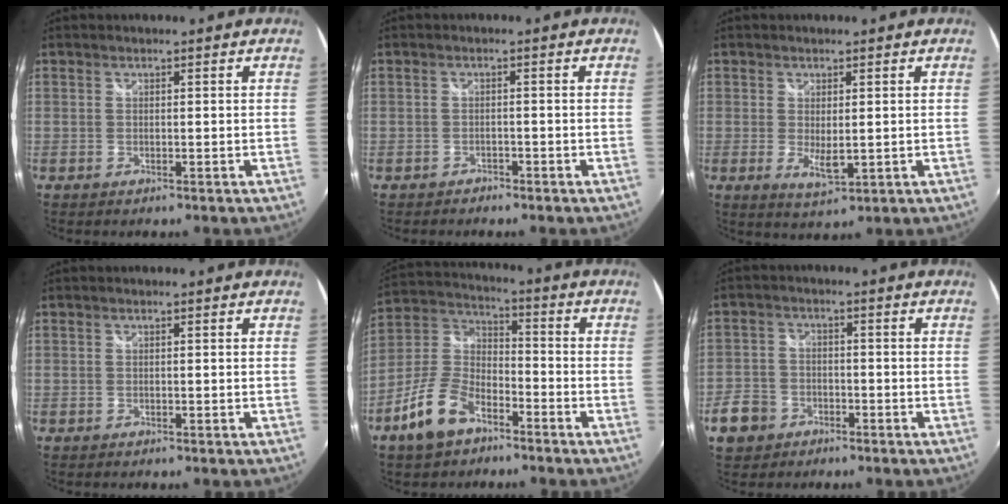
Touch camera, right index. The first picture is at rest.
{"total": 1.7, "force": [-1.5, 0.8, 0.2], "torque": [-0.008, -0.004, -0.026]}
{"total": 3.8, "force": [-0.3, 1.5, 3.5], "torque": [-0.058, -0.010, 0.002]}
{"total": 0.0}
{"total": 11.8, "force": [-7.2, 6.1, 7.1], "torque": [-0.159, 0.012, -0.134]}
{"total": 7.5, "force": [-4.0, 5.9, 2.2], "torque": [-0.064, 0.016, -0.072]}